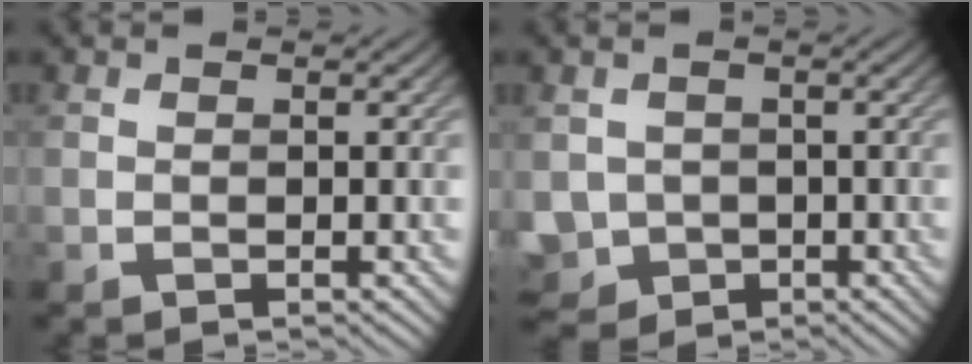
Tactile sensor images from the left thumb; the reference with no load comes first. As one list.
[{"total": 4.8, "force": [-1.1, 4.4, 1.6], "torque": [-0.053, -0.028, -0.023]}]